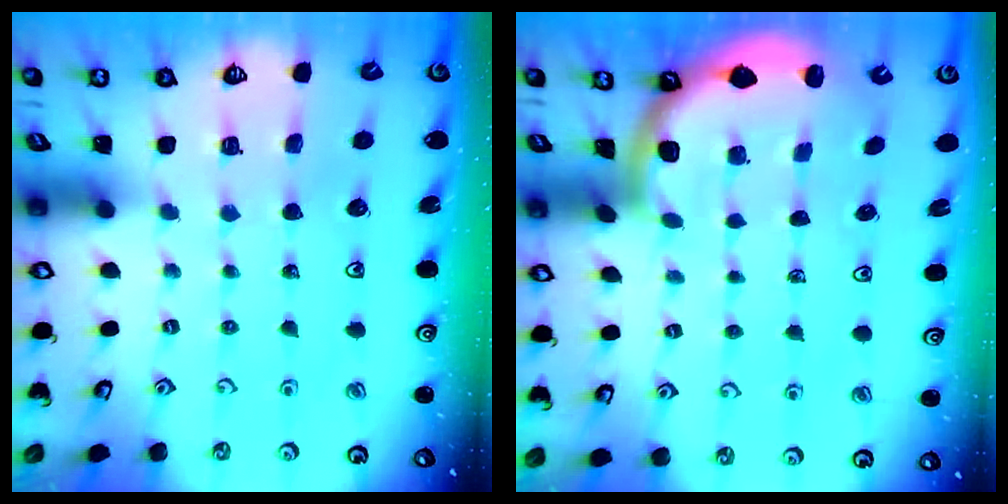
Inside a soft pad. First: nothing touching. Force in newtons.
{"total": 1.8, "press": 1.8, "slide": 0.1}